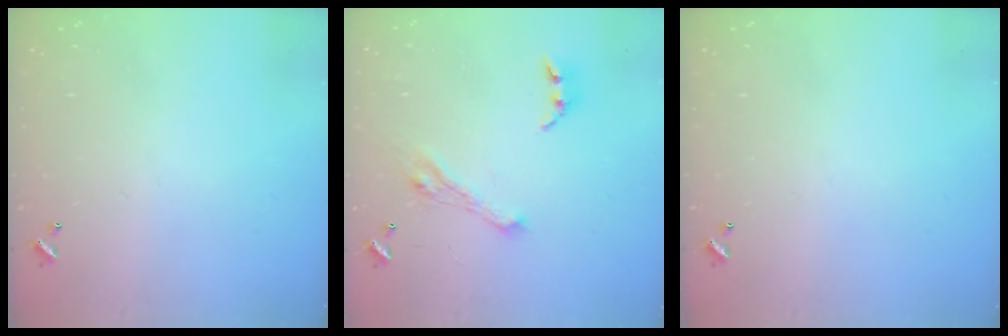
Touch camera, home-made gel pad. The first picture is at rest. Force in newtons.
{"total": 7.0, "press": 6.8, "slide": 1.3}
{"total": 0.0}